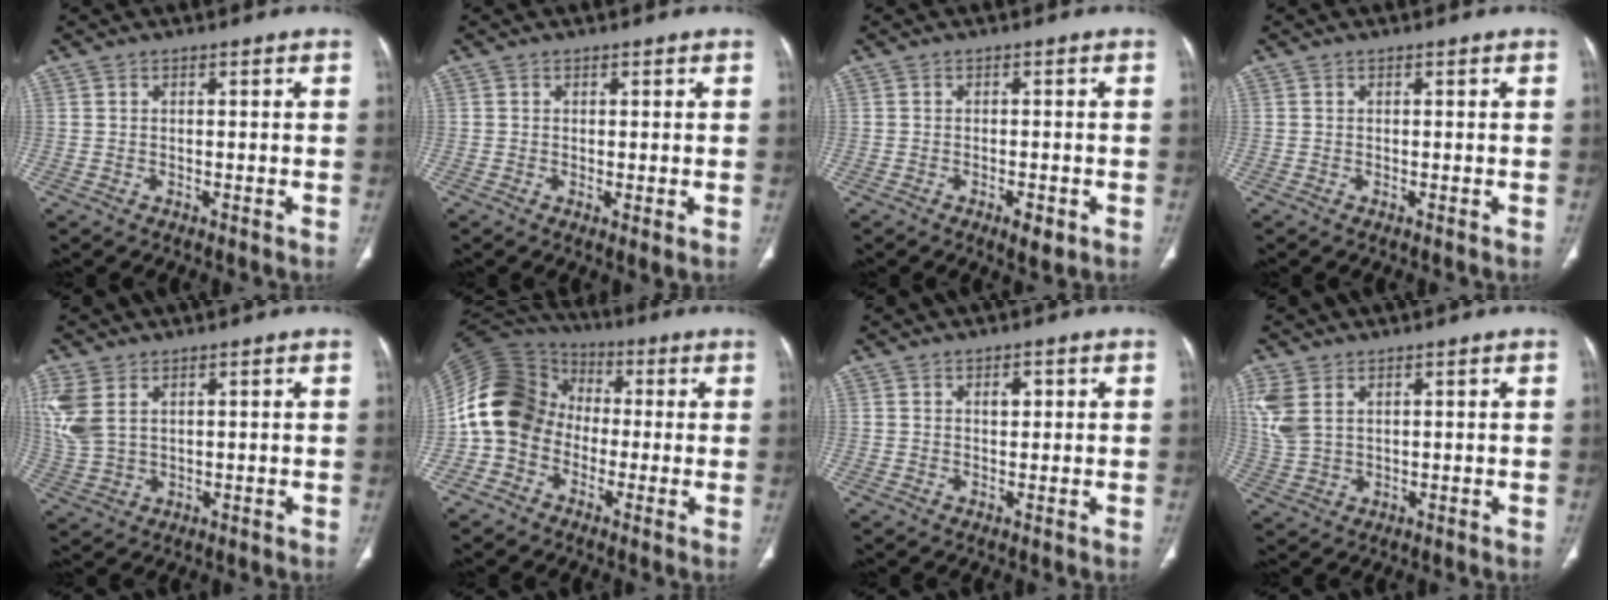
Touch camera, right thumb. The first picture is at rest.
{"total": 1.6, "force": [-0.2, 0.4, 1.5], "torque": [-0.034, -0.010, -0.003]}
{"total": 3.0, "force": [-1.4, 1.2, 2.4], "torque": [-0.035, 0.001, -0.018]}
{"total": 0.0}
{"total": 7.8, "force": [3.1, 4.7, 5.4], "torque": [-0.140, -0.001, 0.073]}
{"total": 14.7, "force": [-2.0, 12.3, 7.8], "torque": [-0.147, 0.048, -0.055]}
{"total": 1.3, "force": [0.7, 0.7, 1.0], "torque": [-0.011, -0.003, 0.012]}
{"total": 6.5, "force": [2.6, 3.9, 4.4], "torque": [-0.114, 0.000, 0.063]}